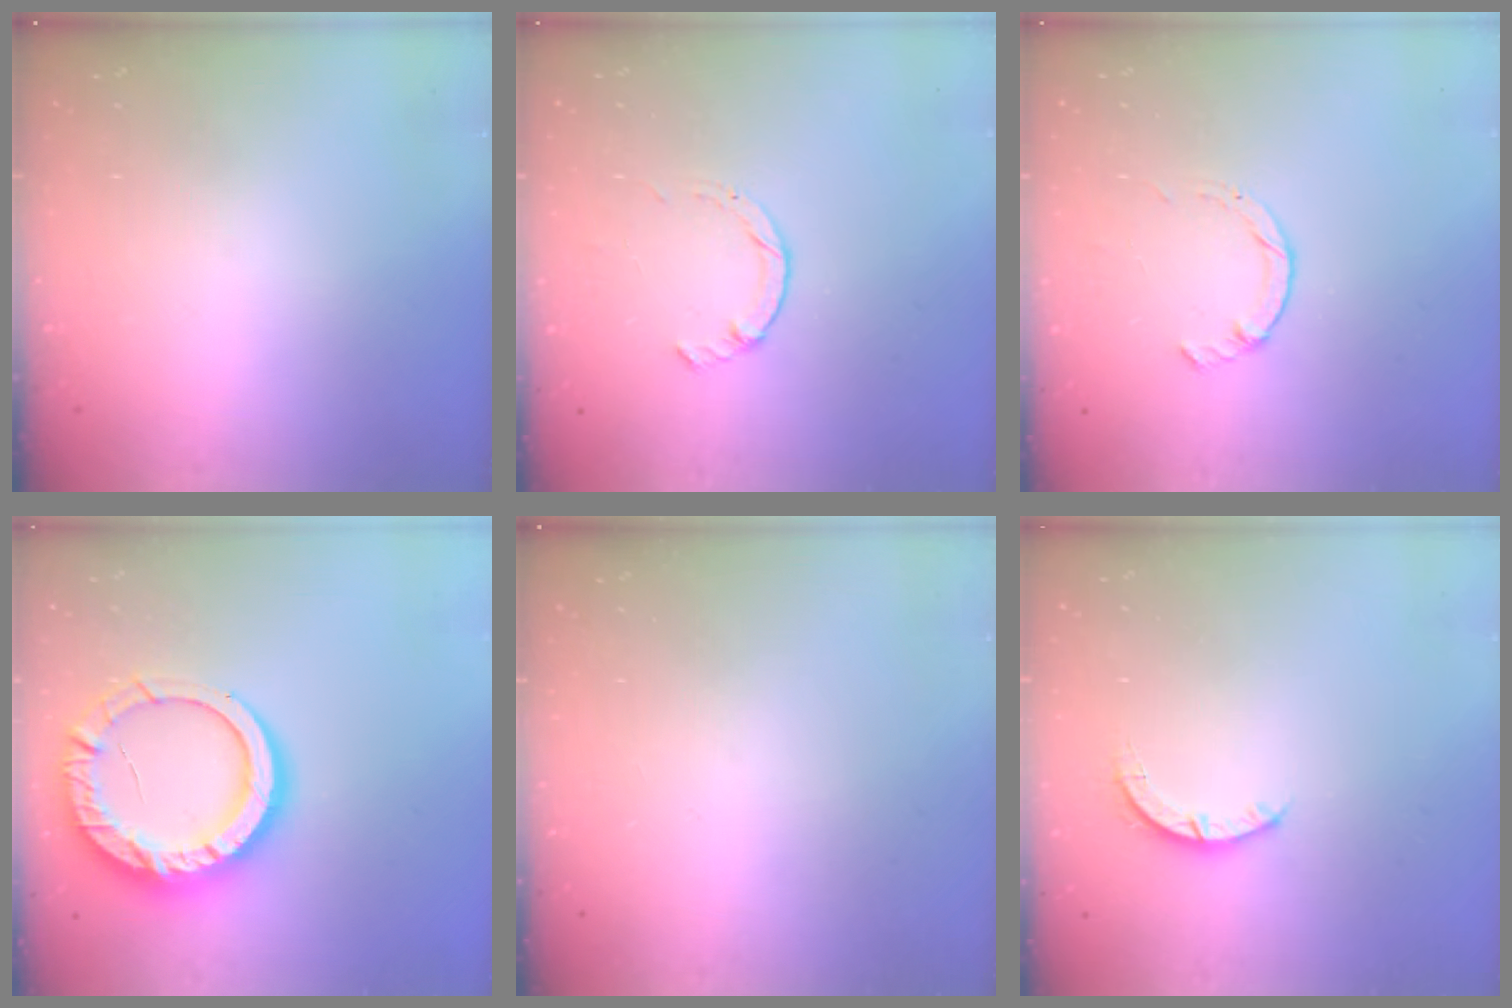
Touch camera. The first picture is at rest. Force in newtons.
{"total": 1.0, "press": 1.0, "slide": 0.3}
{"total": 1.0, "press": 1.0, "slide": 0.3}
{"total": 16.9, "press": 16.8, "slide": 1.5}
{"total": 0.0}
{"total": 2.7, "press": 2.7, "slide": 0.4}